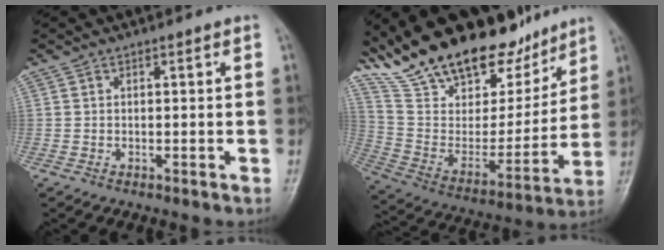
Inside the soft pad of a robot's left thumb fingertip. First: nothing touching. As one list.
[{"total": 27.4, "force": [21.0, 11.4, 13.6], "torque": [-0.198, -0.072, 0.356]}]